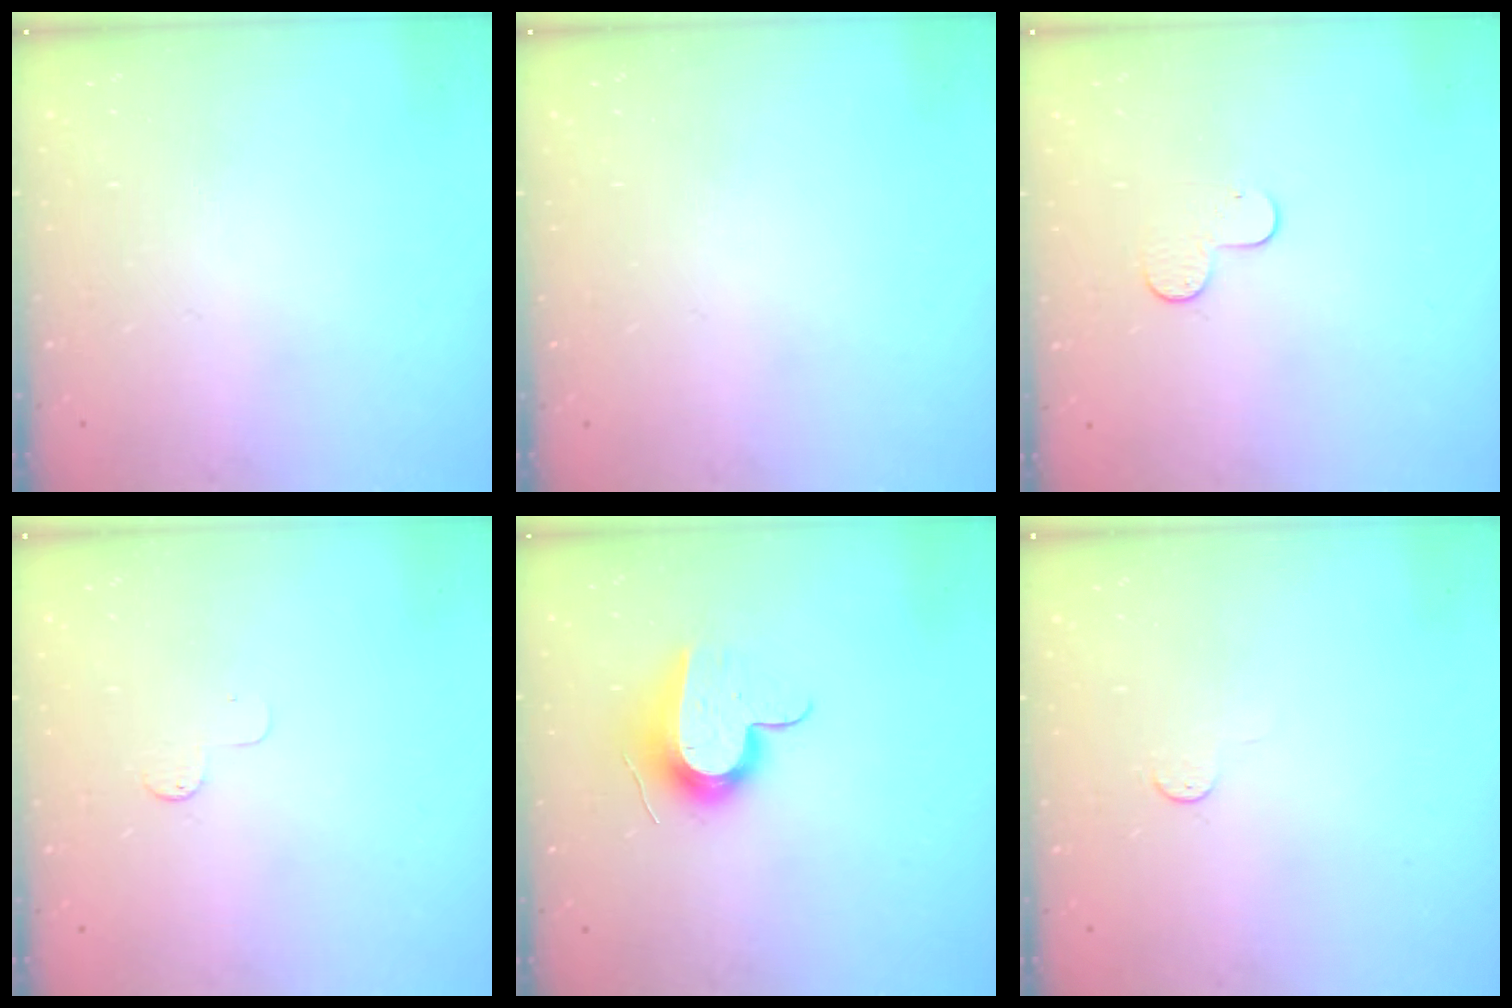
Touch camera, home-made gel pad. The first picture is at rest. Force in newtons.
{"total": 0.0}
{"total": 5.9, "press": 5.9, "slide": 0.4}
{"total": 2.6, "press": 2.6, "slide": 0.3}
{"total": 12.4, "press": 12.4, "slide": 0.4}
{"total": 2.8, "press": 2.8, "slide": 0.4}